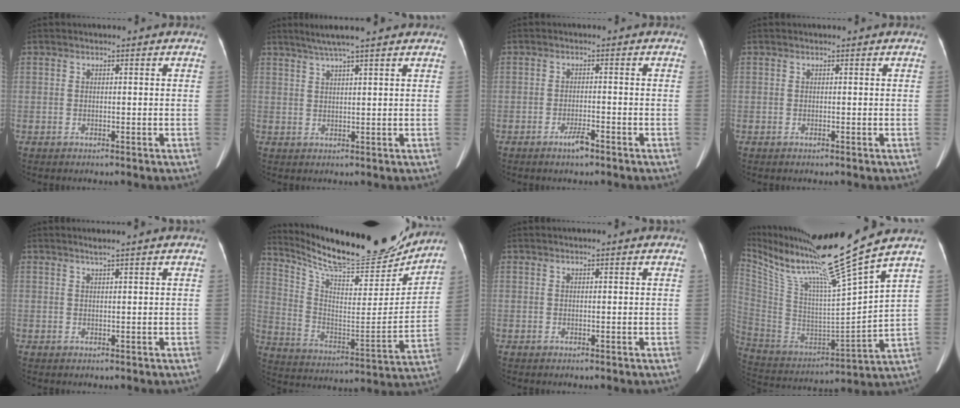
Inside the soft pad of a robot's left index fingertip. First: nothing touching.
{"total": 7.5, "force": [6.1, -0.5, 4.4], "torque": [-0.071, 0.026, 0.088]}
{"total": 2.2, "force": [-1.7, 0.3, 1.4], "torque": [-0.030, -0.002, -0.029]}
{"total": 0.0}
{"total": 0.9, "force": [0.8, -0.2, 0.4], "torque": [-0.012, 0.005, 0.019]}
{"total": 23.8, "force": [21.7, 3.6, 9.0], "torque": [-0.163, -0.046, 0.324]}
{"total": 0.6, "force": [0.5, 0.0, 0.4], "torque": [-0.008, 0.012, 0.009]}
{"total": 22.2, "force": [17.3, -2.3, 13.7], "torque": [-0.255, -0.044, 0.306]}